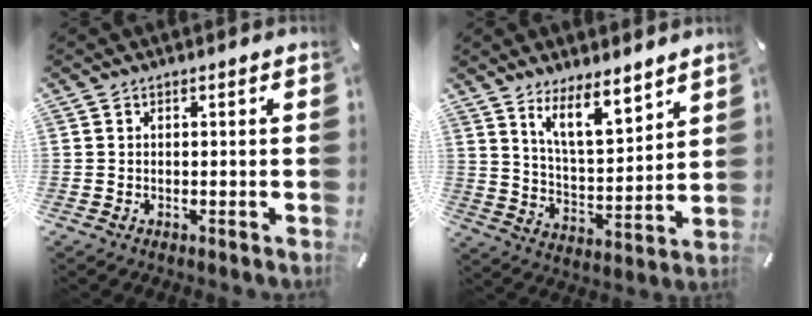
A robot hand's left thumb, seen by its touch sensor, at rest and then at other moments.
{"total": 11.7, "force": [9.1, 4.2, 6.0], "torque": [-0.107, -0.058, 0.164]}